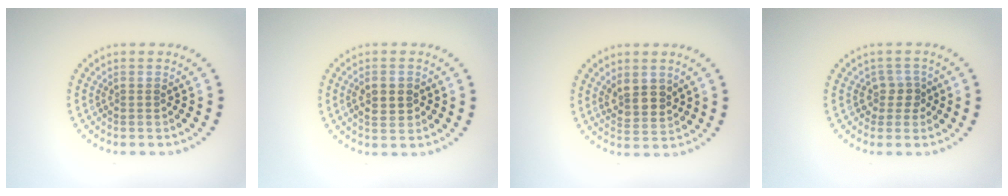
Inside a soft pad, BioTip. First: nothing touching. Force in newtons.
{"total": 2.8, "press": 2.8, "slide": 0.1}
{"total": 2.9, "press": 2.6, "slide": 1.2}
{"total": 1.8, "press": 1.5, "slide": 1.1}